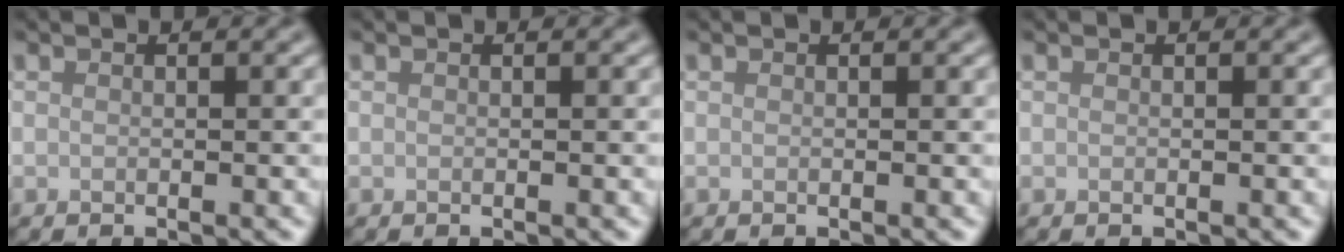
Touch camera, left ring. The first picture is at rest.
{"total": 0.0}
{"total": 0.0}
{"total": 0.0}